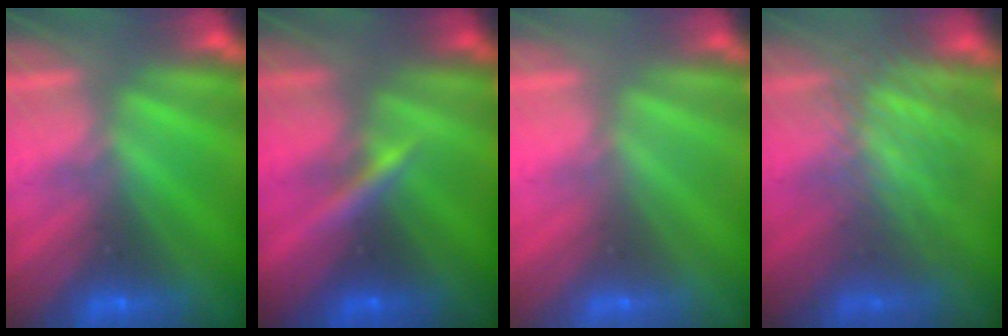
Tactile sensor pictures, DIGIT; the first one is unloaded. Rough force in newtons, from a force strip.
{"total": 2.9}
{"total": 3.0}
{"total": 2.9}